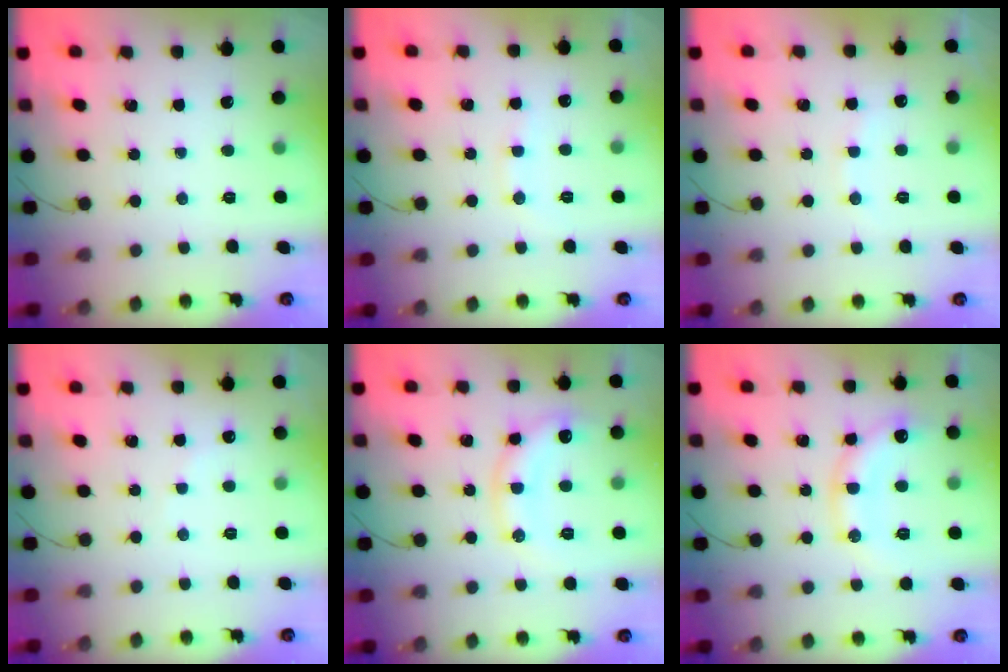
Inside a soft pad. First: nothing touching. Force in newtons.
{"total": 7.1, "press": 6.9, "slide": 1.4}
{"total": 5.6, "press": 5.6, "slide": 0.9}
{"total": 5.7, "press": 5.6, "slide": 1.1}
{"total": 12.4, "press": 12.4, "slide": 0.8}
{"total": 13.8, "press": 13.7, "slide": 1.6}